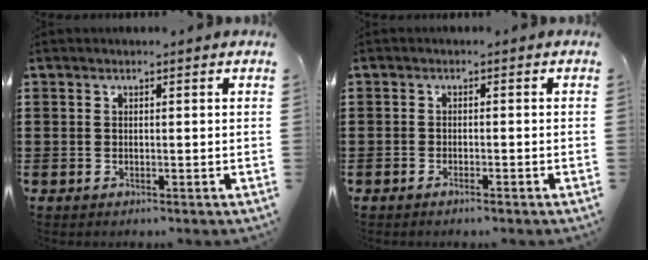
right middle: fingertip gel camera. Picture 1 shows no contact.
{"total": 1.8, "force": [-1.7, 0.2, 0.7], "torque": [-0.015, -0.001, -0.032]}